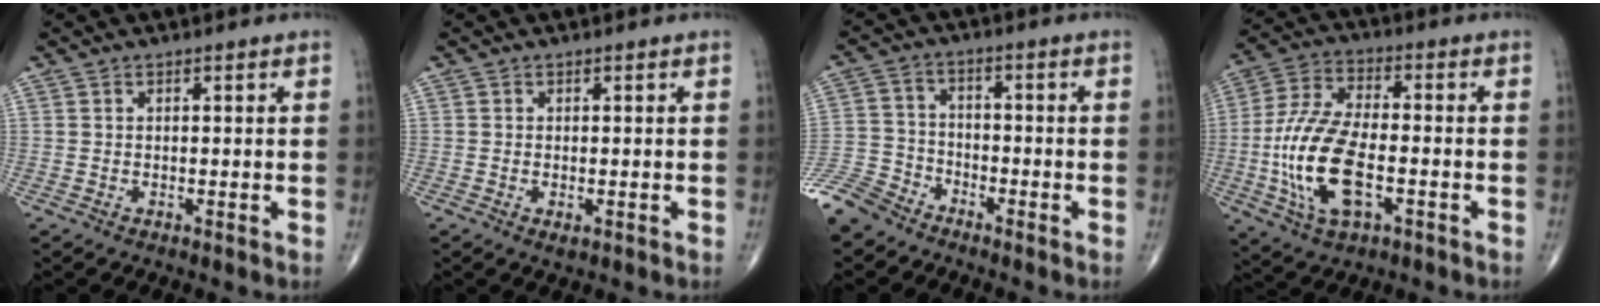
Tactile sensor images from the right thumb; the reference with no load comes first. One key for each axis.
{"total": 1.1, "fx": -0.4, "fy": 0.6, "fz": 0.9, "tx": -0.015, "ty": -0.004, "tz": -0.004}
{"total": 8.5, "fx": -7.1, "fy": 4.3, "fz": 1.8, "tx": -0.039, "ty": 0.022, "tz": -0.149}
{"total": 16.4, "fx": -3.8, "fy": 7.8, "fz": 14.0, "tx": -0.293, "ty": 0.017, "tz": -0.068}